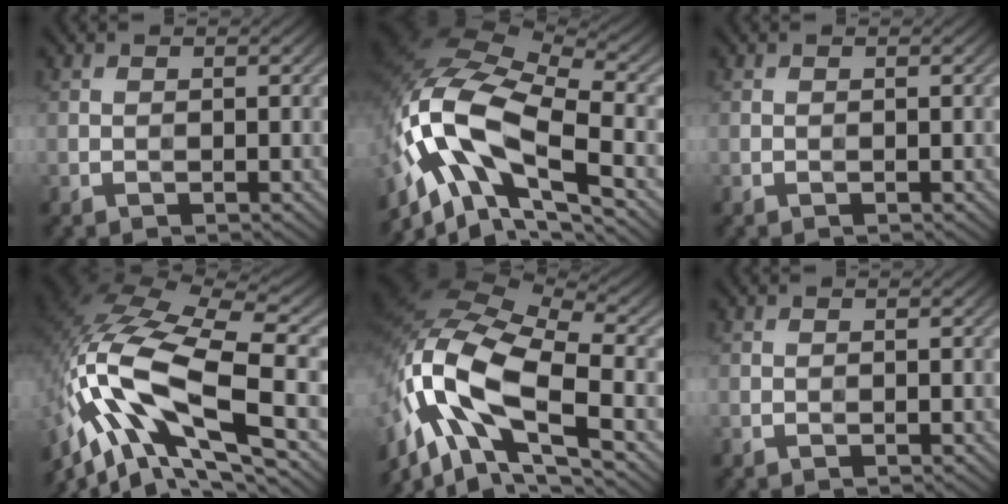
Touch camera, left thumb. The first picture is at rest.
{"total": 16.6, "force": [-5.7, 8.1, 13.3], "torque": [-0.301, -0.012, -0.116]}
{"total": 0.0}
{"total": 17.7, "force": [-4.8, 8.1, 15.1], "torque": [-0.338, 0.001, -0.091]}
{"total": 18.1, "force": [-6.0, 8.3, 15.0], "torque": [-0.343, -0.007, -0.119]}
{"total": 0.0}